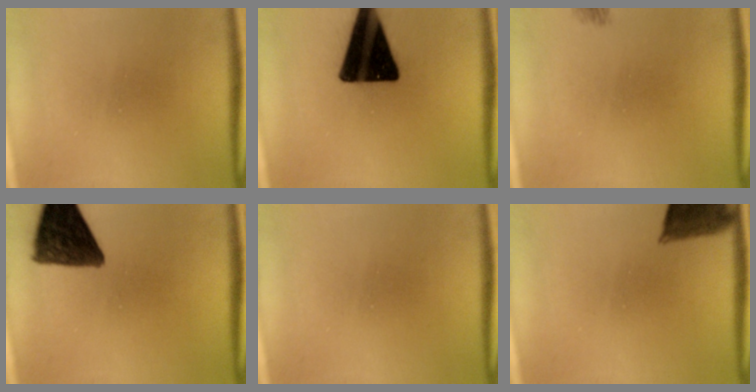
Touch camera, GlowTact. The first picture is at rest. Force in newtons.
{"total": 18.3}
{"total": 1.6}
{"total": 11.3}
{"total": 0.0}
{"total": 9.9}